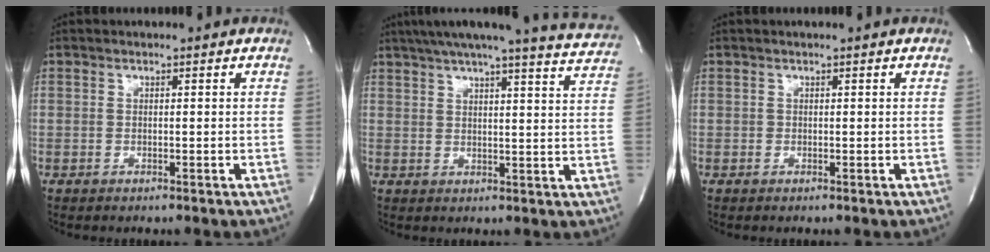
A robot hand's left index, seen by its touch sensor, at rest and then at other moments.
{"total": 19.1, "force": [17.5, 0.7, 7.6], "torque": [-0.109, -0.034, 0.203]}
{"total": 0.0}